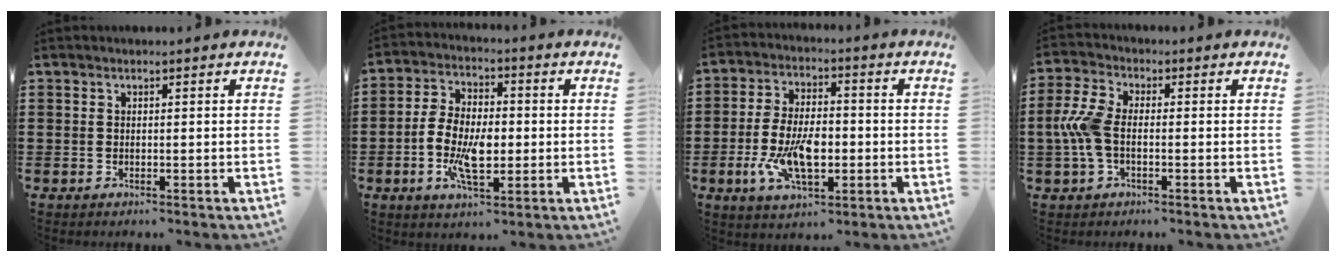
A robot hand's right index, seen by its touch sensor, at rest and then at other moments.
{"total": 8.7, "force": [-1.7, 4.3, 7.3], "torque": [-0.168, 0.000, -0.038]}
{"total": 9.7, "force": [-2.5, 4.8, 8.0], "torque": [-0.174, -0.004, -0.046]}
{"total": 6.4, "force": [-0.8, 3.4, 5.4], "torque": [-0.140, -0.004, -0.024]}